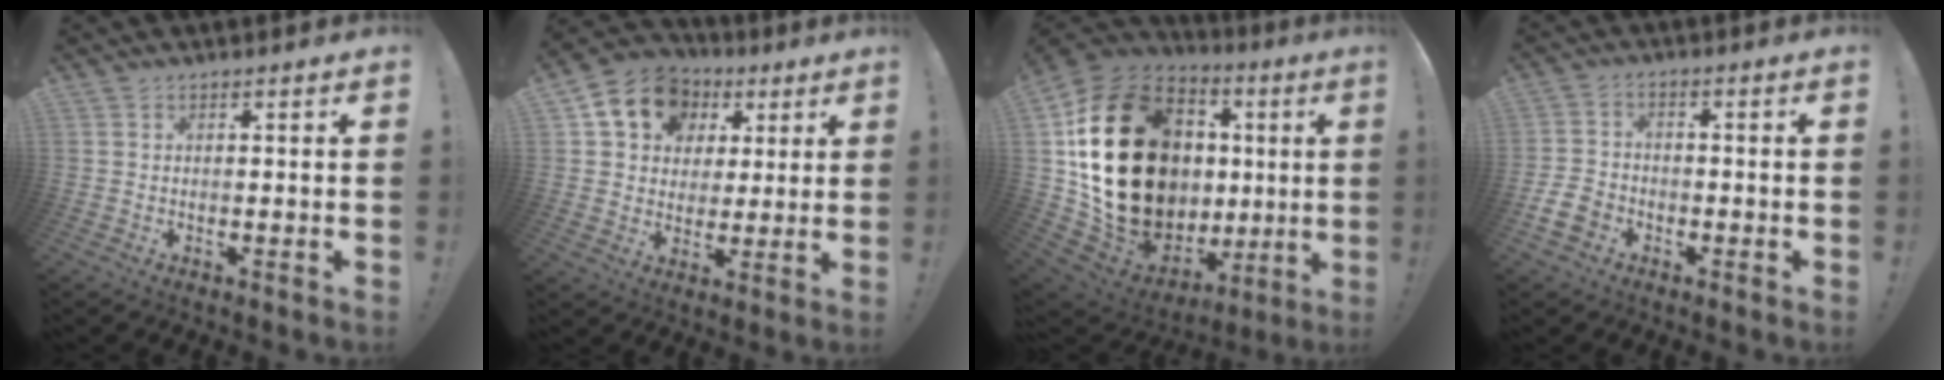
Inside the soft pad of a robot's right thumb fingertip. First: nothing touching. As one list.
[{"total": 13.8, "force": [5.5, 11.2, 5.9], "torque": [-0.083, -0.020, 0.110]}, {"total": 30.8, "force": [4.2, 21.8, 21.2], "torque": [-0.373, -0.034, 0.149]}, {"total": 7.5, "force": [-3.9, 5.5, 3.3], "torque": [-0.068, 0.020, -0.072]}]